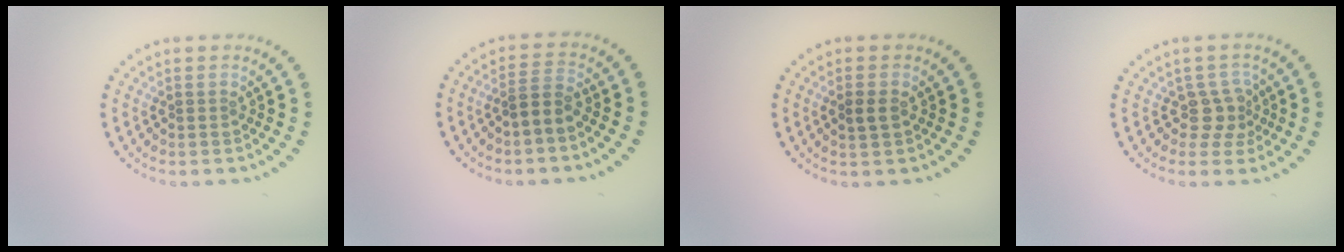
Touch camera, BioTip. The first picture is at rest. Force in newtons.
{"total": 2.0, "press": 1.8, "slide": 1.0}
{"total": 1.6, "press": 1.5, "slide": 0.2}
{"total": 2.4, "press": 1.7, "slide": 1.7}